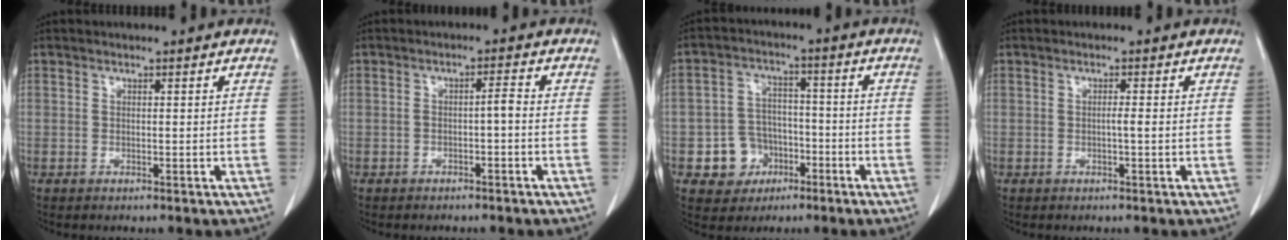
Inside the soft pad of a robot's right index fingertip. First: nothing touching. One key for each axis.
{"total": 1.8, "fx": -0.6, "fy": 0.2, "fz": 1.7, "tx": -0.024, "ty": 0.004, "tz": -0.012}
{"total": 7.3, "fx": -3.0, "fy": 6.5, "fz": 1.7, "tx": -0.028, "ty": 0.016, "tz": -0.040}
{"total": 1.1, "fx": -0.2, "fy": -0.2, "fz": 1.0, "tx": -0.017, "ty": 0.000, "tz": -0.004}